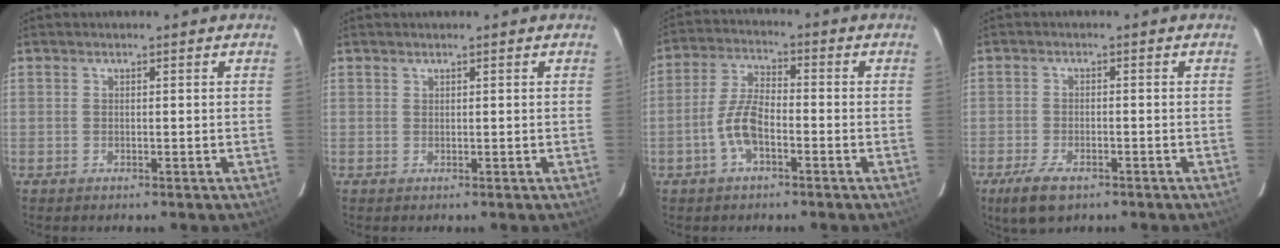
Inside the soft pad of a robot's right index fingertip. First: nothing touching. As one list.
[{"total": 0.0}, {"total": 7.1, "force": [-2.9, 2.9, 5.8], "torque": [-0.127, 0.011, -0.056]}, {"total": 6.2, "force": [-4.0, 2.6, 4.0], "torque": [-0.100, -0.017, -0.070]}]